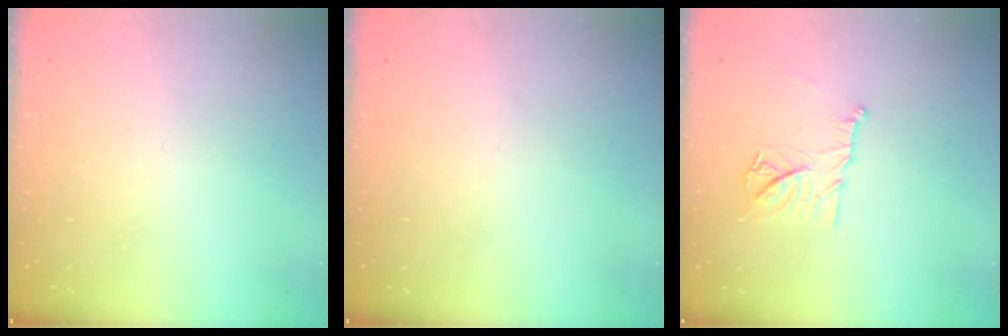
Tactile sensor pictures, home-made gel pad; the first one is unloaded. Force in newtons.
{"total": 0.0}
{"total": 11.4, "press": 11.4, "slide": 0.6}